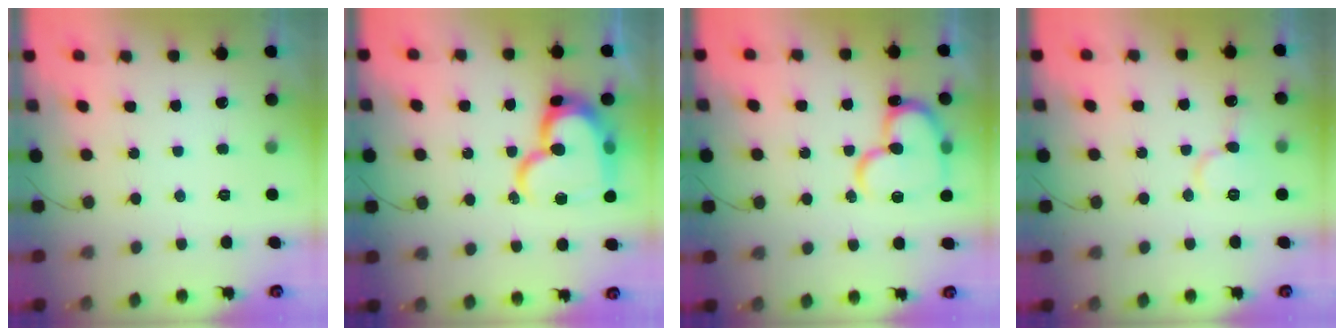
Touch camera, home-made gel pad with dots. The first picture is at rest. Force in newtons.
{"total": 20.1, "press": 20.1, "slide": 1.5}
{"total": 17.1, "press": 17.1, "slide": 1.4}
{"total": 9.6, "press": 9.5, "slide": 1.3}